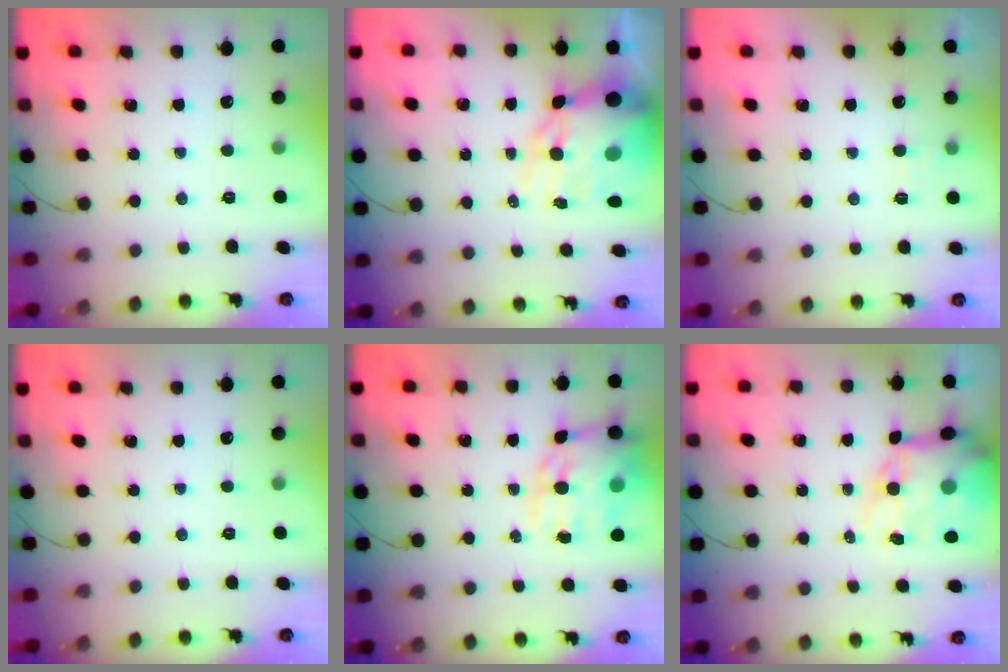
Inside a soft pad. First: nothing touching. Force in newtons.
{"total": 15.0, "press": 14.6, "slide": 3.6}
{"total": 2.2, "press": 1.8, "slide": 1.3}
{"total": 0.0}
{"total": 16.3, "press": 15.7, "slide": 4.5}
{"total": 14.5, "press": 14.0, "slide": 3.8}